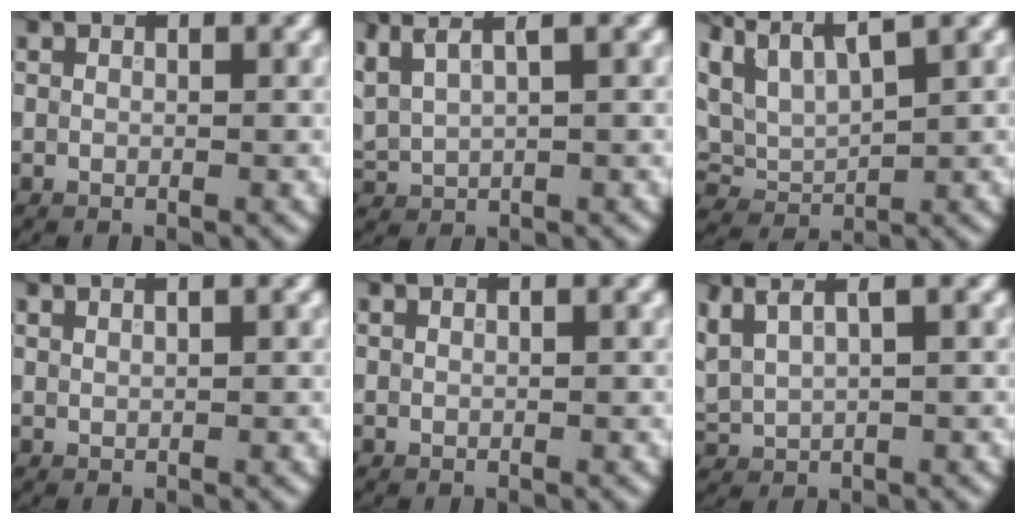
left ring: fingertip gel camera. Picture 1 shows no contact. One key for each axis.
{"total": 4.2, "fx": 3.0, "fy": 1.1, "fz": 2.8, "tx": -0.072, "ty": 0.020, "tz": 0.051}
{"total": 5.2, "fx": 3.5, "fy": 1.8, "fz": 3.4, "tx": -0.088, "ty": 0.012, "tz": 0.066}
{"total": 0.7, "fx": 0.7, "fy": 0.0, "fz": 0.3, "tx": -0.007, "ty": 0.000, "tz": 0.009}
{"total": 0.0}
{"total": 3.6, "fx": 2.5, "fy": 0.9, "fz": 2.5, "tx": -0.064, "ty": 0.015, "tz": 0.049}